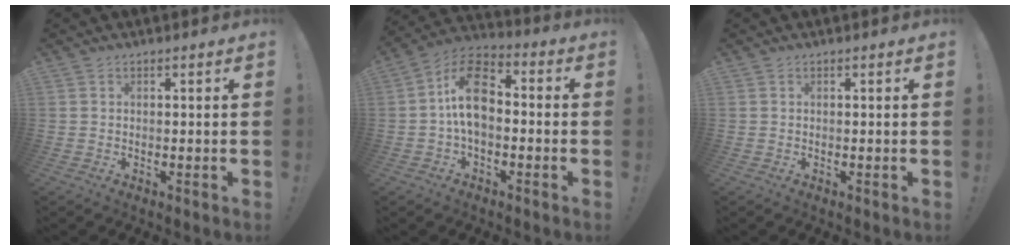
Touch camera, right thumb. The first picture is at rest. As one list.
[{"total": 13.5, "force": [0.0, 8.5, 10.4], "torque": [-0.183, 0.015, -0.001]}, {"total": 0.0}]